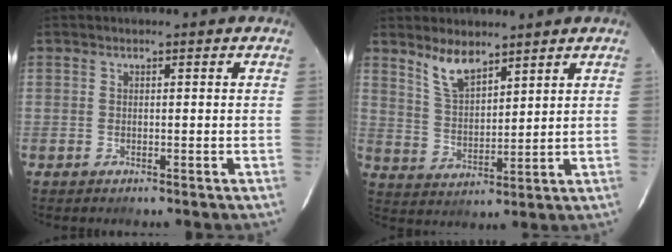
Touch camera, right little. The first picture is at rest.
{"total": 7.1, "force": [5.6, 2.4, 3.7], "torque": [-0.070, 0.002, 0.115]}